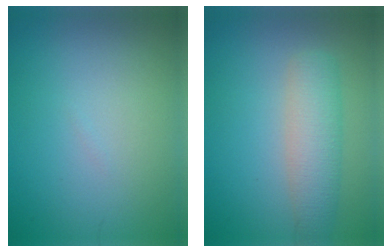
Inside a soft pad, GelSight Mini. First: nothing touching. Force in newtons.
{"total": 3.2, "press": 3.2, "slide": 0.3}